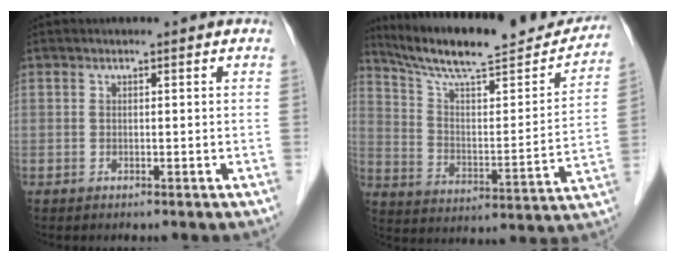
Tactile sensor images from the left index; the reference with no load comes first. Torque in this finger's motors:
{"motor_torque": [-0.26, -1.04, 0.33, 0.12]}